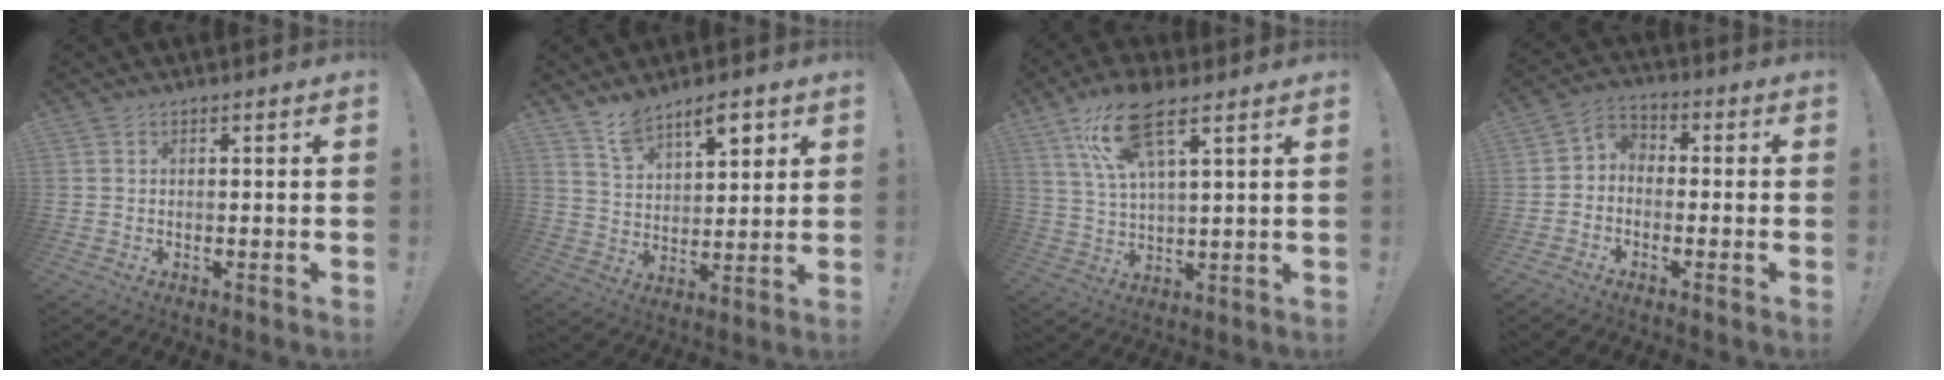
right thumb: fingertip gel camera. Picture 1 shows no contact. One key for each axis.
{"total": 9.9, "fx": 7.3, "fy": 4.5, "fz": 5.0, "tx": -0.075, "ty": -0.043, "tz": 0.133}
{"total": 14.7, "fx": 8.6, "fy": 4.8, "fz": 11.0, "tx": -0.199, "ty": -0.024, "tz": 0.149}
{"total": 5.1, "fx": -3.0, "fy": 3.7, "fz": 1.9, "tx": -0.035, "ty": 0.022, "tz": -0.053}